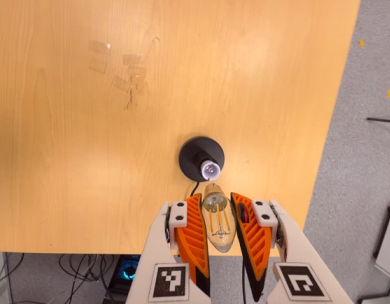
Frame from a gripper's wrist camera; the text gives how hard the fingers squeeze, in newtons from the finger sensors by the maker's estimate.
{"total": 19.9, "left": 21.5, "right": 18.3}